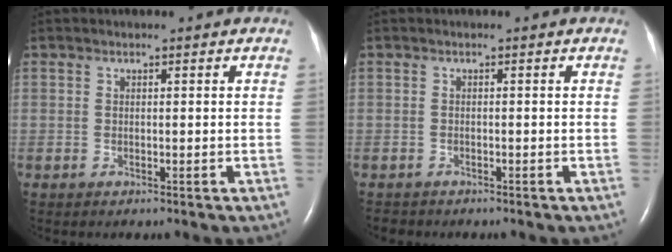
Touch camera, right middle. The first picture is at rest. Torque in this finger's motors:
{"motor_torque": [0.24, -0.29, -0.03, 0.01]}